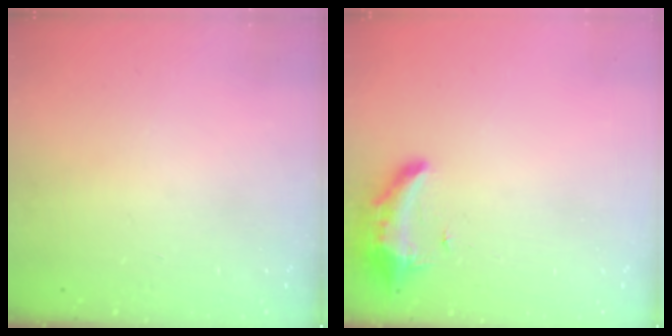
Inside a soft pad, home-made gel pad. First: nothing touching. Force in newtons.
{"total": 8.3, "press": 8.2, "slide": 1.5}